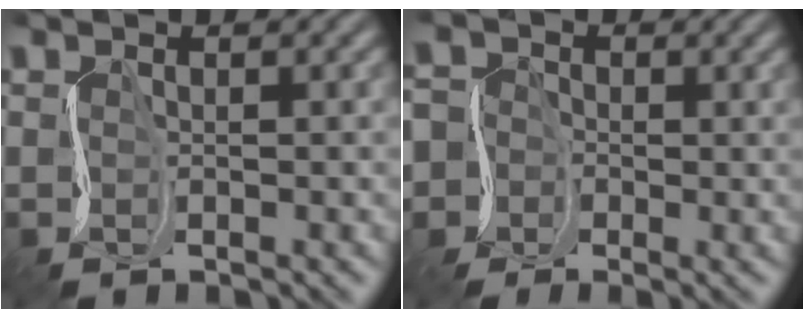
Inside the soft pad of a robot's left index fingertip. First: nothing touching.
{"total": 5.8, "force": [-2.5, 5.2, 0.2], "torque": [-0.021, 0.004, -0.093]}